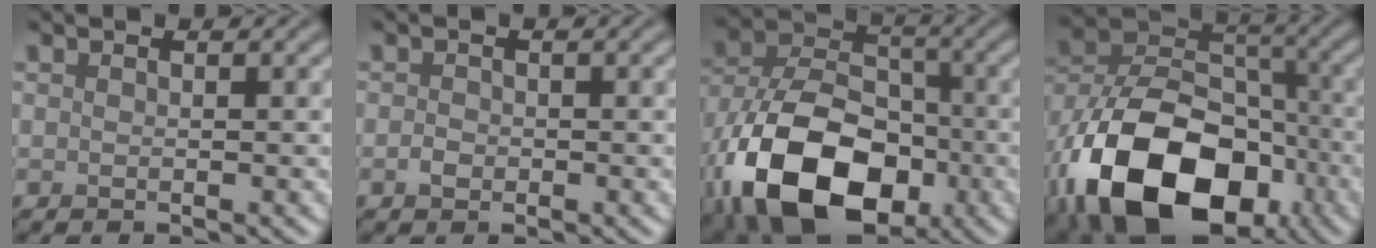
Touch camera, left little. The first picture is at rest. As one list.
[{"total": 0.9, "force": [-0.3, 0.7, 0.5], "torque": [-0.011, -0.001, -0.009]}, {"total": 15.3, "force": [-6.5, 9.4, 10.1], "torque": [-0.186, -0.028, -0.124]}, {"total": 16.3, "force": [-7.9, 10.2, 9.9], "torque": [-0.185, -0.018, -0.141]}]